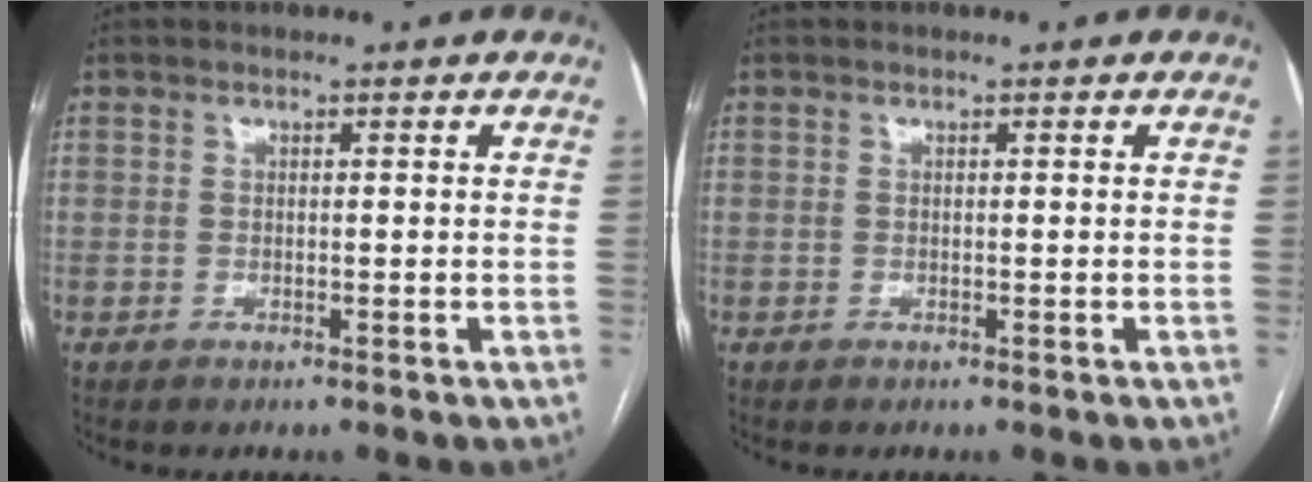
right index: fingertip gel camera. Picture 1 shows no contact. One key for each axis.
{"total": 0.0}